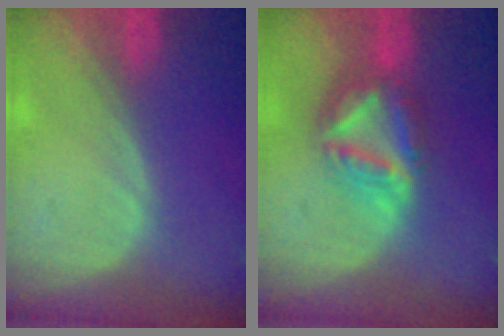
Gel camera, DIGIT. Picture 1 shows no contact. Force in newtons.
{"total": 7.9, "press": 6.7, "slide": 4.1}